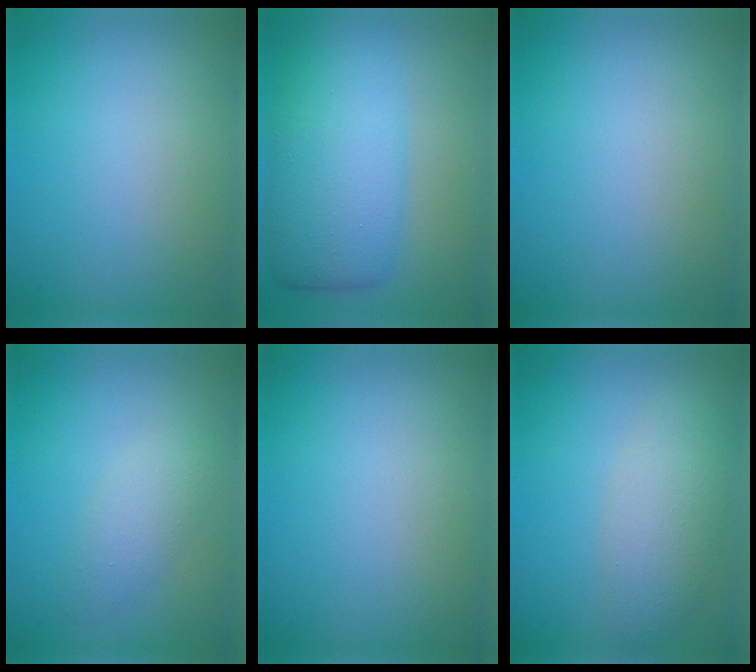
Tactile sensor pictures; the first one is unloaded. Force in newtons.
{"total": 7.9, "press": 7.9, "slide": 0.1}
{"total": 0.0}
{"total": 2.3, "press": 2.3, "slide": 0.1}
{"total": 0.0}
{"total": 4.2, "press": 4.2, "slide": 0.3}